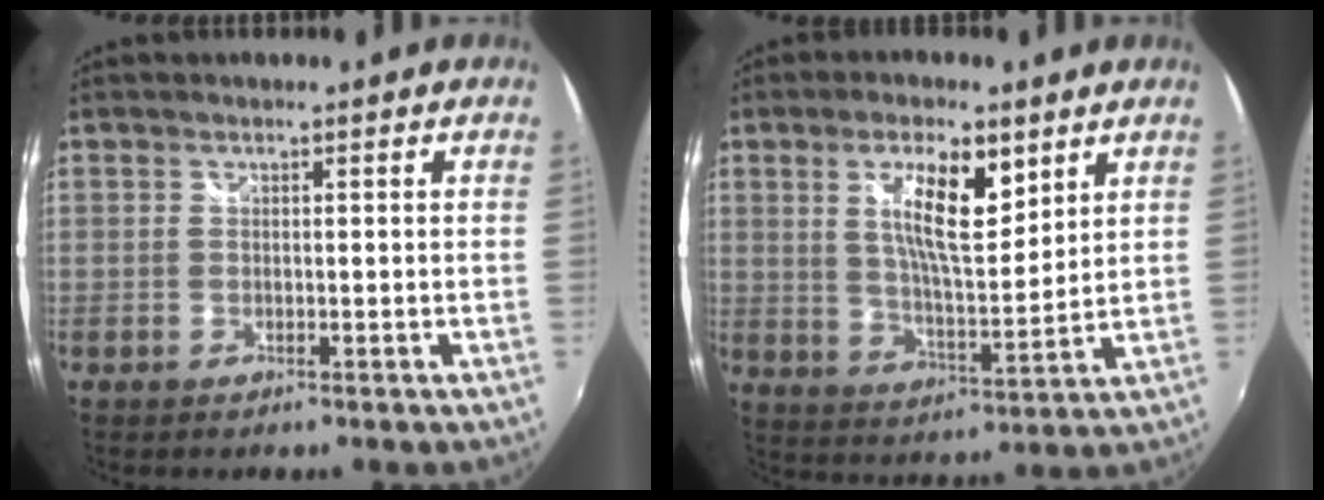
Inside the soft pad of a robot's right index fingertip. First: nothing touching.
{"total": 11.2, "force": [5.1, 3.3, 9.4], "torque": [-0.166, 0.006, 0.094]}